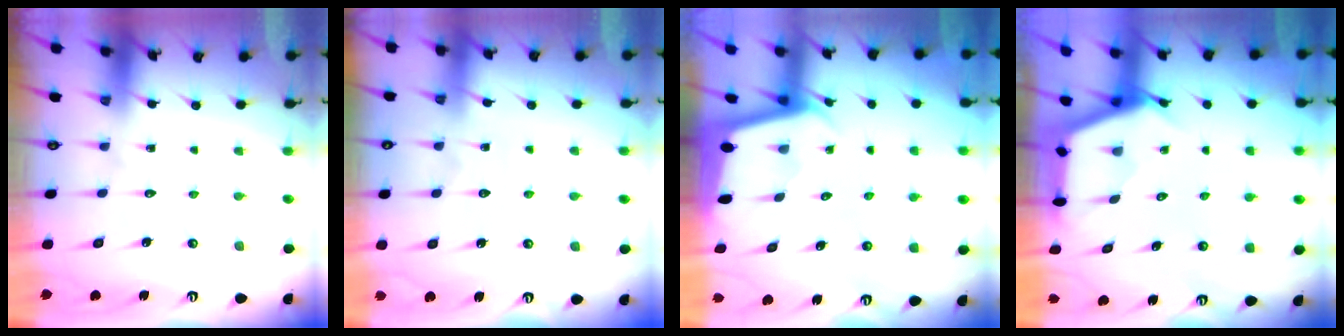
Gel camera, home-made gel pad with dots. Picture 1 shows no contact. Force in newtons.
{"total": 4.6, "press": 4.6, "slide": 0.6}
{"total": 1.9, "press": 1.9, "slide": 0.1}
{"total": 2.6, "press": 2.5, "slide": 0.3}